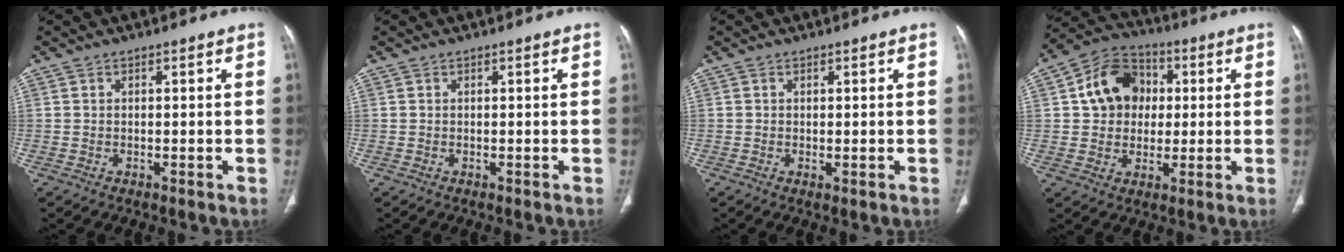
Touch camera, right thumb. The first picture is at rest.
{"total": 0.0}
{"total": 0.8, "force": [-0.1, 0.3, 0.8], "torque": [-0.019, -0.006, 0.001]}
{"total": 12.6, "force": [2.0, 10.4, 6.7], "torque": [-0.081, 0.014, 0.026]}